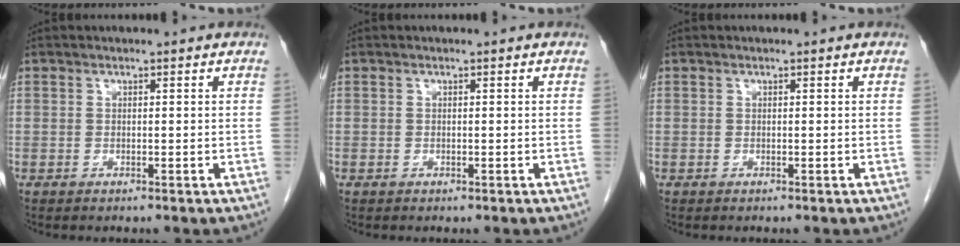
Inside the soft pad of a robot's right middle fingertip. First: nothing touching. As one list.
[{"total": 0.0}, {"total": 0.0}]